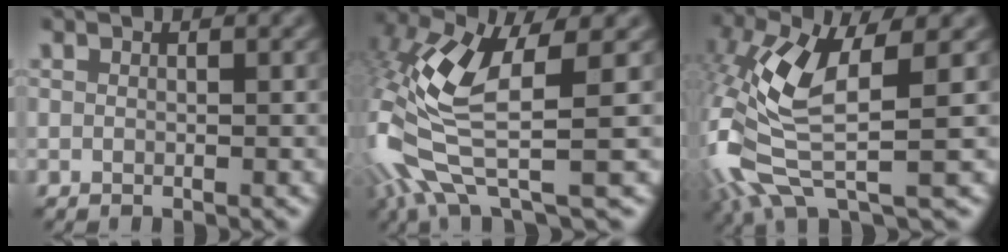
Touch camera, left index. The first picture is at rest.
{"total": 10.2, "force": [-1.9, 3.5, 9.4], "torque": [-0.224, -0.011, -0.049]}
{"total": 9.9, "force": [-0.8, 3.6, 9.2], "torque": [-0.220, -0.010, -0.030]}